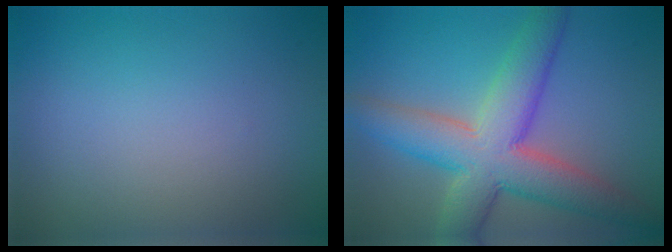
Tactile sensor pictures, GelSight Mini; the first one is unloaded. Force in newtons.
{"total": 9.2, "press": 9.2, "slide": 0.5}